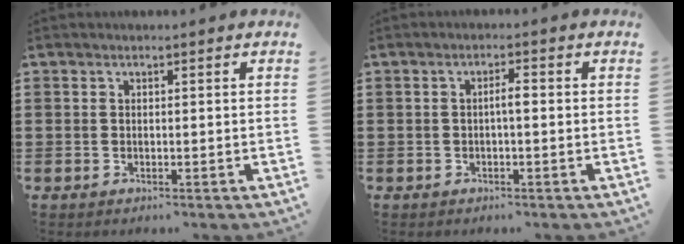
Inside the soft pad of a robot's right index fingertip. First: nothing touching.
{"total": 1.9, "force": [-0.2, 0.4, 1.9], "torque": [-0.036, 0.003, -0.006]}